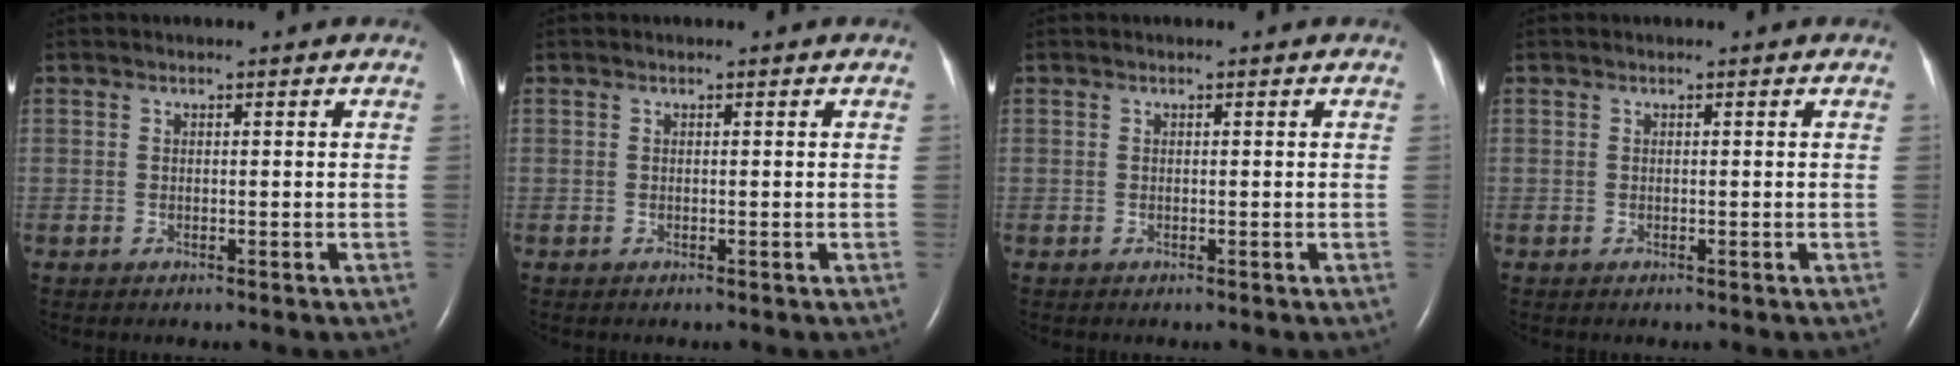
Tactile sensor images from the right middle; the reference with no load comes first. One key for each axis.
{"total": 0.0}
{"total": 0.0}
{"total": 0.0}